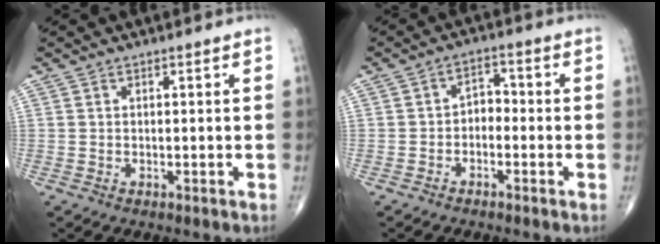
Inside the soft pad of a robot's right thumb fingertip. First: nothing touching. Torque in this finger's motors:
{"motor_torque": [-0.17, -0.14, 0.01, 0.00, 0.07]}